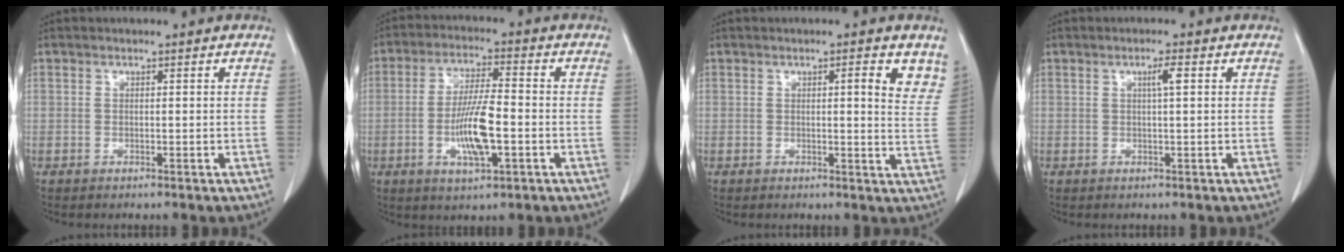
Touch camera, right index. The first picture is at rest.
{"total": 9.3, "force": [-2.3, 1.8, 8.8], "torque": [-0.170, -0.001, -0.040]}
{"total": 4.9, "force": [2.6, 0.8, 4.1], "torque": [-0.037, -0.009, 0.024]}
{"total": 1.9, "force": [0.5, -0.1, 1.9], "torque": [-0.035, 0.003, 0.007]}